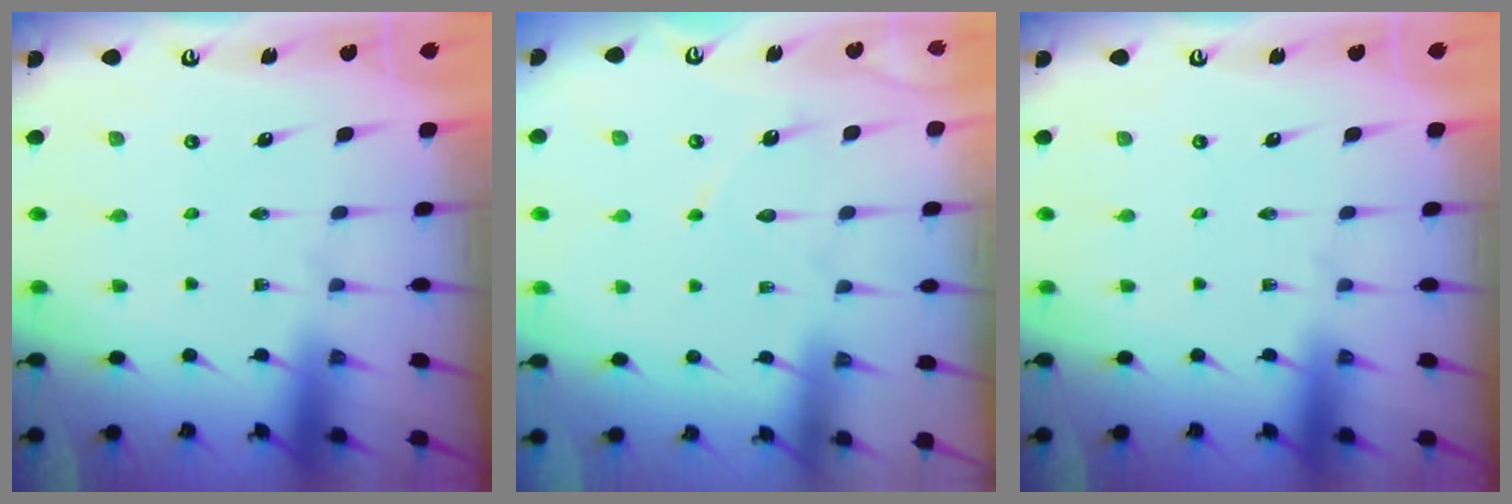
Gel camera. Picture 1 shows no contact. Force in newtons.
{"total": 5.0, "press": 4.9, "slide": 0.6}
{"total": 0.0}